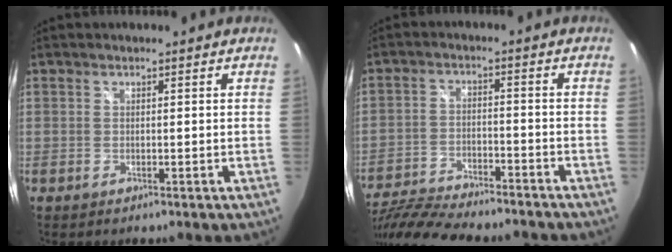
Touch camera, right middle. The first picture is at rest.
{"total": 18.0, "force": [-15.6, 3.6, 8.2], "torque": [-0.172, -0.032, -0.257]}